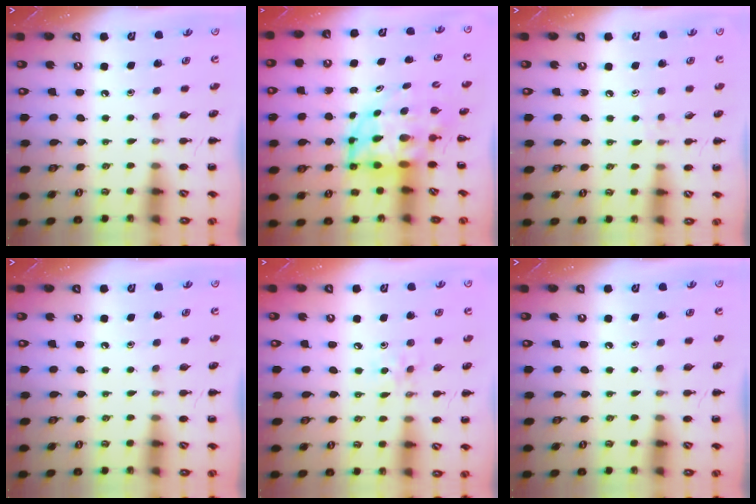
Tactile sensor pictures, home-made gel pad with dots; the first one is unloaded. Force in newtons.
{"total": 7.3, "press": 7.0, "slide": 1.9}
{"total": 3.9, "press": 3.6, "slide": 1.7}
{"total": 0.0}
{"total": 3.0, "press": 2.8, "slide": 1.0}
{"total": 0.0}